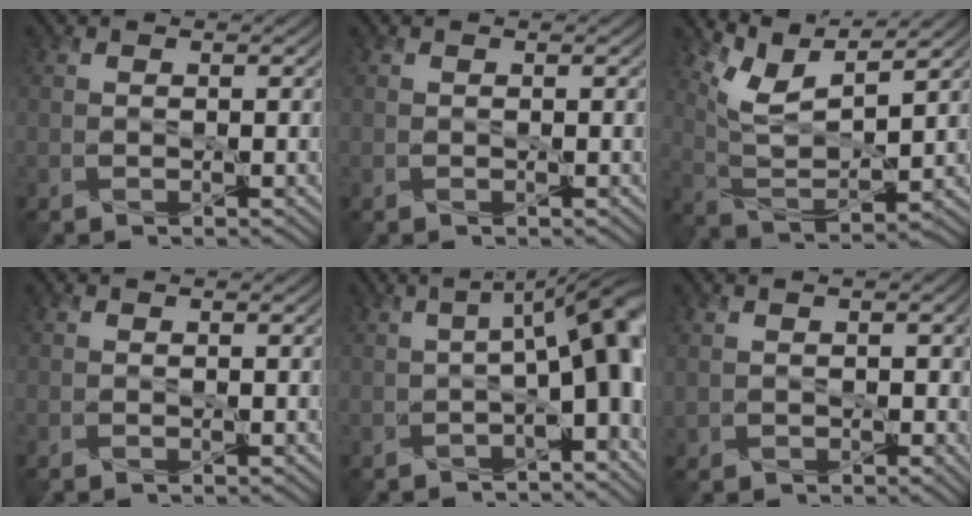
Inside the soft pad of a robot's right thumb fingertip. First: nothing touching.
{"total": 0.0}
{"total": 7.9, "force": [5.3, 2.2, 5.4], "torque": [-0.123, 0.000, 0.116]}
{"total": 0.0}
{"total": 8.8, "force": [-1.3, 2.0, 8.4], "torque": [-0.117, 0.008, -0.020]}
{"total": 2.5, "force": [0.4, 2.2, 1.1], "torque": [-0.033, -0.012, 0.012]}